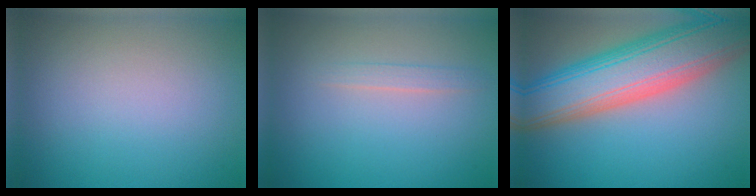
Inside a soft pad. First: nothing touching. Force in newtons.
{"total": 1.1, "press": 1.1, "slide": 0.1}
{"total": 11.5, "press": 11.5, "slide": 0.9}